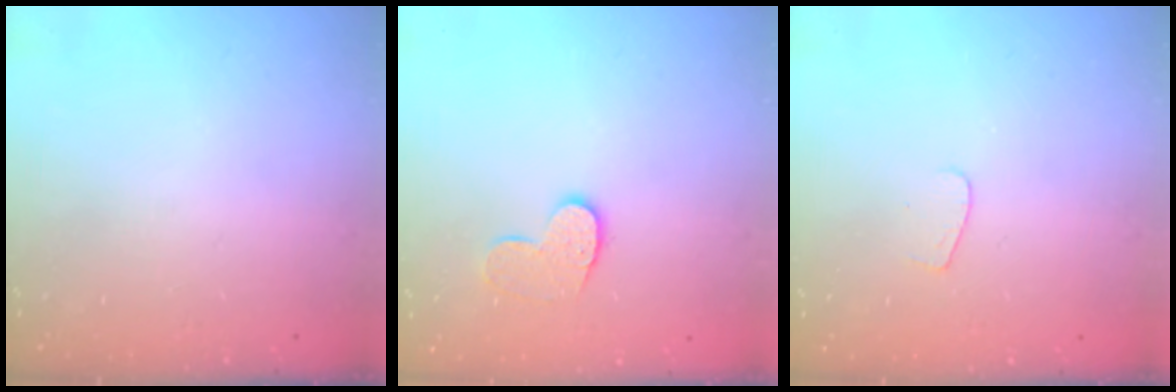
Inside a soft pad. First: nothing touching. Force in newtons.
{"total": 8.3, "press": 8.3, "slide": 0.4}
{"total": 3.5, "press": 3.5, "slide": 0.3}